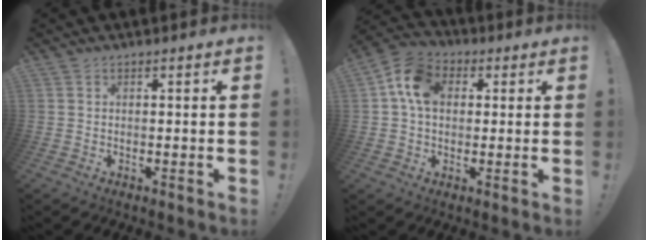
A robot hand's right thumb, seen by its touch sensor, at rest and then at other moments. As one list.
[{"total": 10.9, "force": [2.6, 8.0, 6.9], "torque": [-0.122, 0.009, 0.051]}]